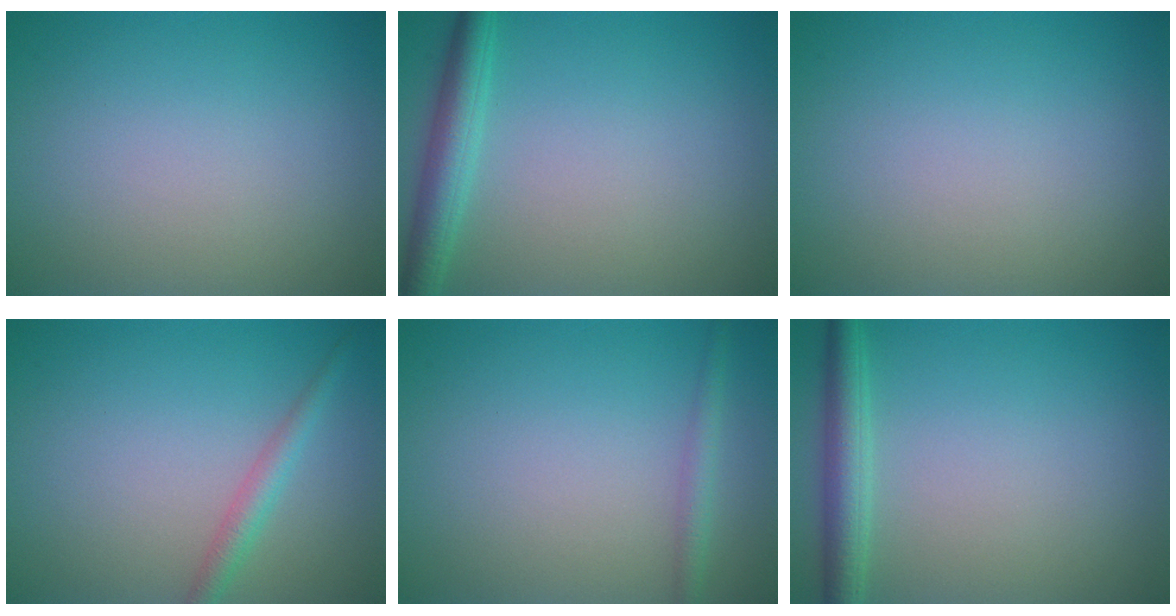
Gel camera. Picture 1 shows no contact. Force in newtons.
{"total": 3.4, "press": 3.3, "slide": 0.1}
{"total": 0.0}
{"total": 1.9, "press": 1.9, "slide": 0.0}
{"total": 1.5, "press": 1.5, "slide": 0.0}
{"total": 3.1, "press": 3.1, "slide": 0.1}